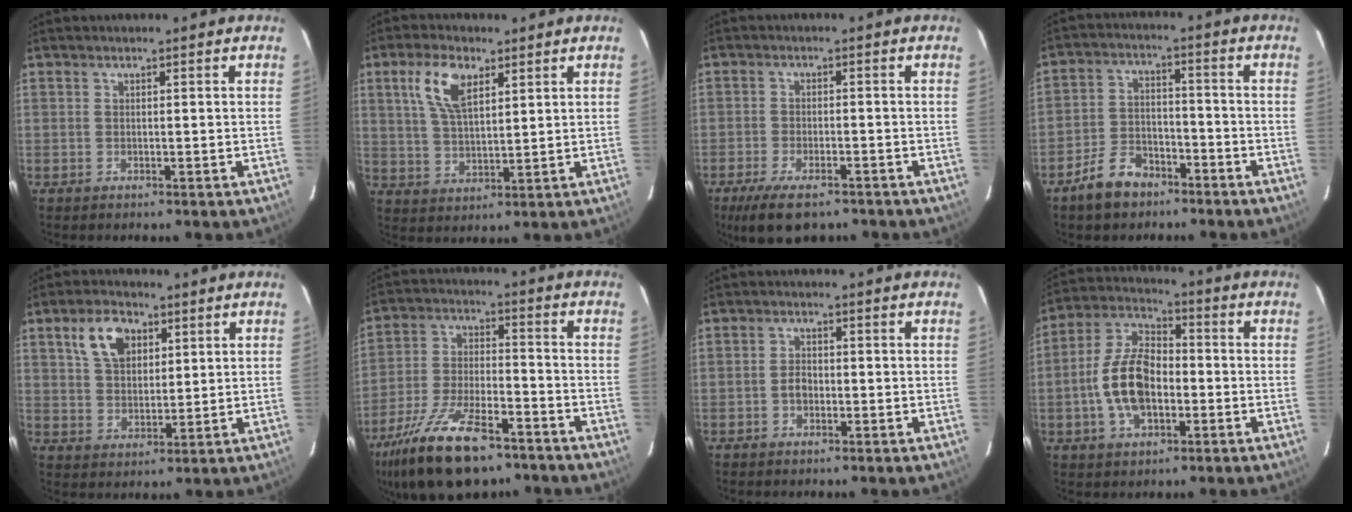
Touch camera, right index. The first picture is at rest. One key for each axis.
{"total": 8.7, "fx": 4.2, "fy": 3.9, "fz": 6.6, "tx": -0.131, "ty": 0.014, "tz": 0.084}
{"total": 10.2, "fx": -7.3, "fy": 3.8, "fz": 6.0, "tx": -0.138, "ty": -0.022, "tz": -0.121}
{"total": 8.2, "fx": -5.9, "fy": 4.4, "fz": 3.5, "tx": -0.089, "ty": 0.017, "tz": -0.097}
{"total": 8.5, "fx": 4.0, "fy": 5.1, "fz": 5.5, "tx": -0.103, "ty": 0.018, "tz": 0.075}
{"total": 19.7, "fx": -13.6, "fy": 7.4, "fz": 12.2, "tx": -0.251, "ty": -0.032, "tz": -0.234}
{"total": 2.1, "fx": -0.7, "fy": 1.5, "fz": 1.3, "tx": -0.025, "ty": 0.007, "tz": -0.014}
{"total": 12.4, "fx": -2.7, "fy": 6.9, "fz": 10.0, "tx": -0.207, "ty": 0.017, "tz": -0.048}